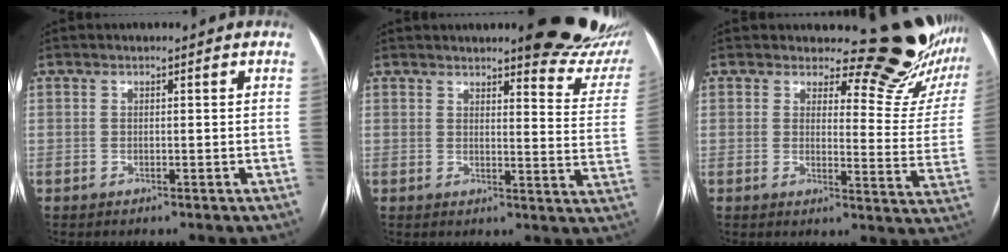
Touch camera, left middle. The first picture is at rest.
{"total": 15.5, "force": [13.6, 2.7, 6.8], "torque": [-0.056, -0.066, 0.138]}
{"total": 14.5, "force": [13.7, 2.8, 3.8], "torque": [-0.020, -0.112, 0.135]}